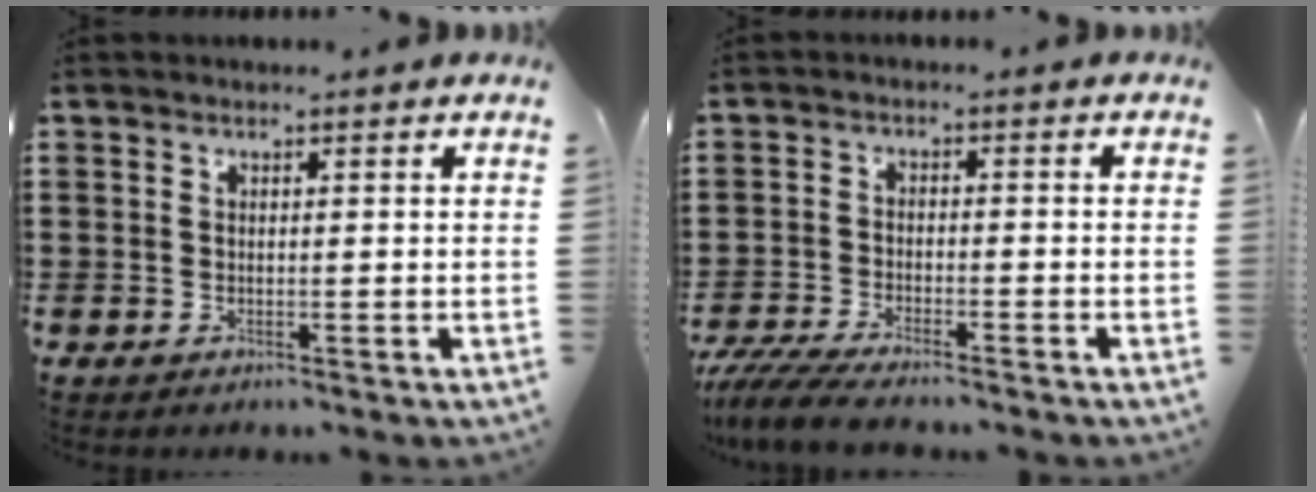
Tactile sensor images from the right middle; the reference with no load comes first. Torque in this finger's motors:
{"motor_torque": [1.42, -0.27, 0.37, 0.13]}